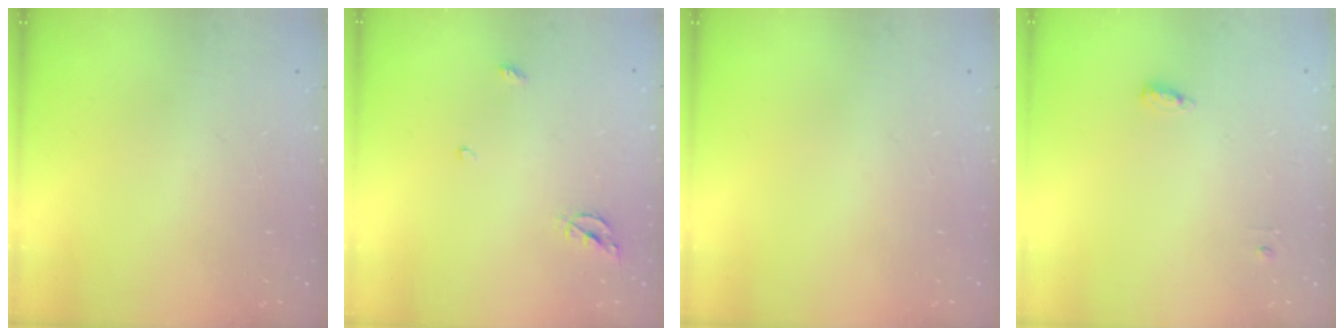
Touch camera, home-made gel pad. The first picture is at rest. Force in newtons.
{"total": 5.7, "press": 5.6, "slide": 0.5}
{"total": 0.0}
{"total": 3.7, "press": 3.6, "slide": 1.0}